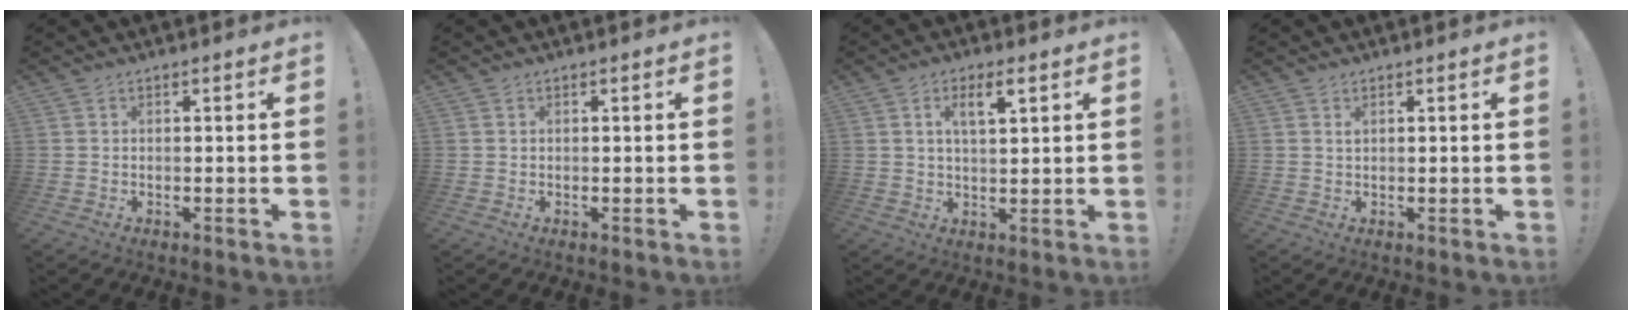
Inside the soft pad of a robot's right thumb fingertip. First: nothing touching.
{"total": 0.0}
{"total": 6.1, "force": [2.6, 2.1, 5.1], "torque": [-0.085, -0.001, 0.041]}
{"total": 0.7, "force": [0.4, 0.2, 0.5], "torque": [-0.006, -0.001, 0.007]}